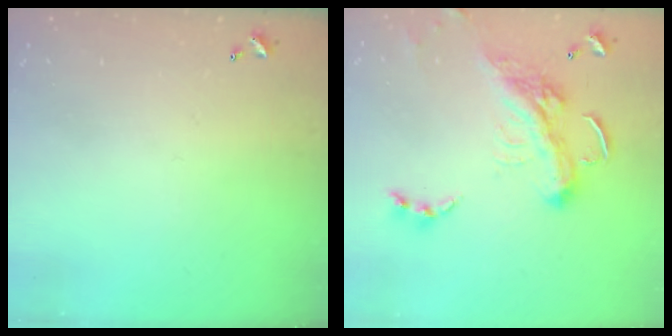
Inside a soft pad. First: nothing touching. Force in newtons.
{"total": 6.2, "press": 6.1, "slide": 1.5}